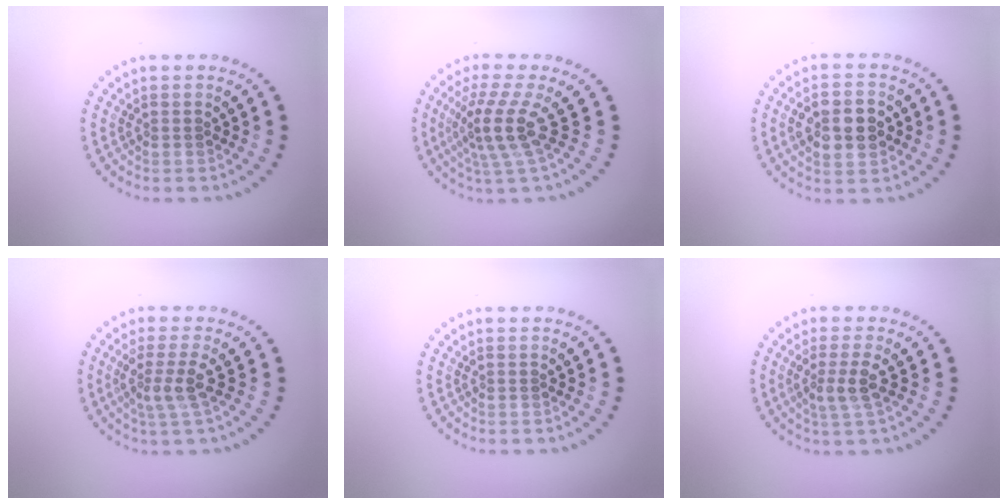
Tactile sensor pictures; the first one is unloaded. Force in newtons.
{"total": 4.0, "press": 2.8, "slide": 2.8}
{"total": 4.7, "press": 4.7, "slide": 0.1}
{"total": 2.7, "press": 2.0, "slide": 1.9}
{"total": 0.0}
{"total": 2.4, "press": 2.1, "slide": 1.0}